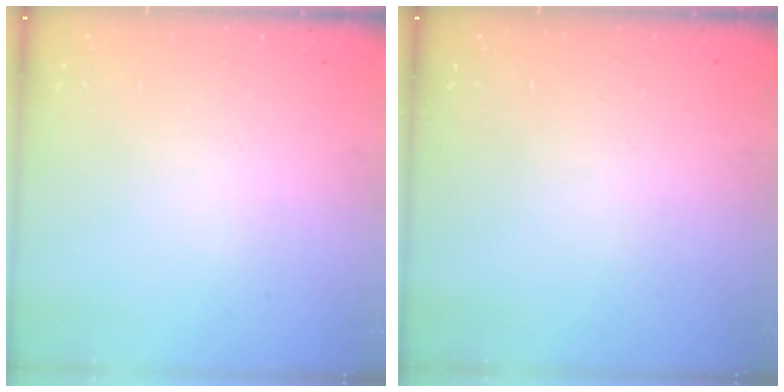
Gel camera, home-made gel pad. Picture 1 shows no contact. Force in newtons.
{"total": 0.0}